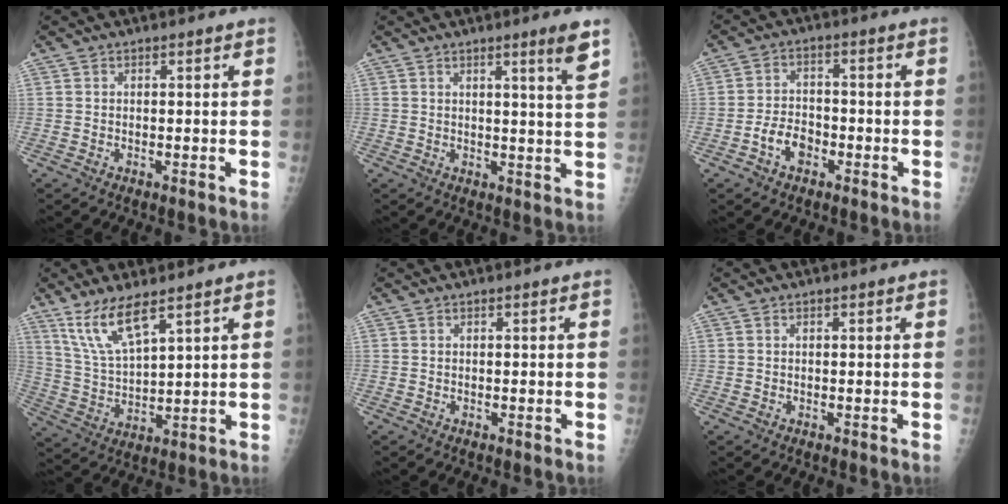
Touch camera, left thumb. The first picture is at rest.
{"total": 5.0, "force": [2.9, -0.6, 4.0], "torque": [-0.057, -0.026, 0.042]}
{"total": 5.5, "force": [-2.5, 3.8, 3.2], "torque": [-0.046, 0.025, -0.047]}
{"total": 9.8, "force": [6.7, 2.4, 6.7], "torque": [-0.135, -0.033, 0.148]}
{"total": 0.0}
{"total": 0.0}